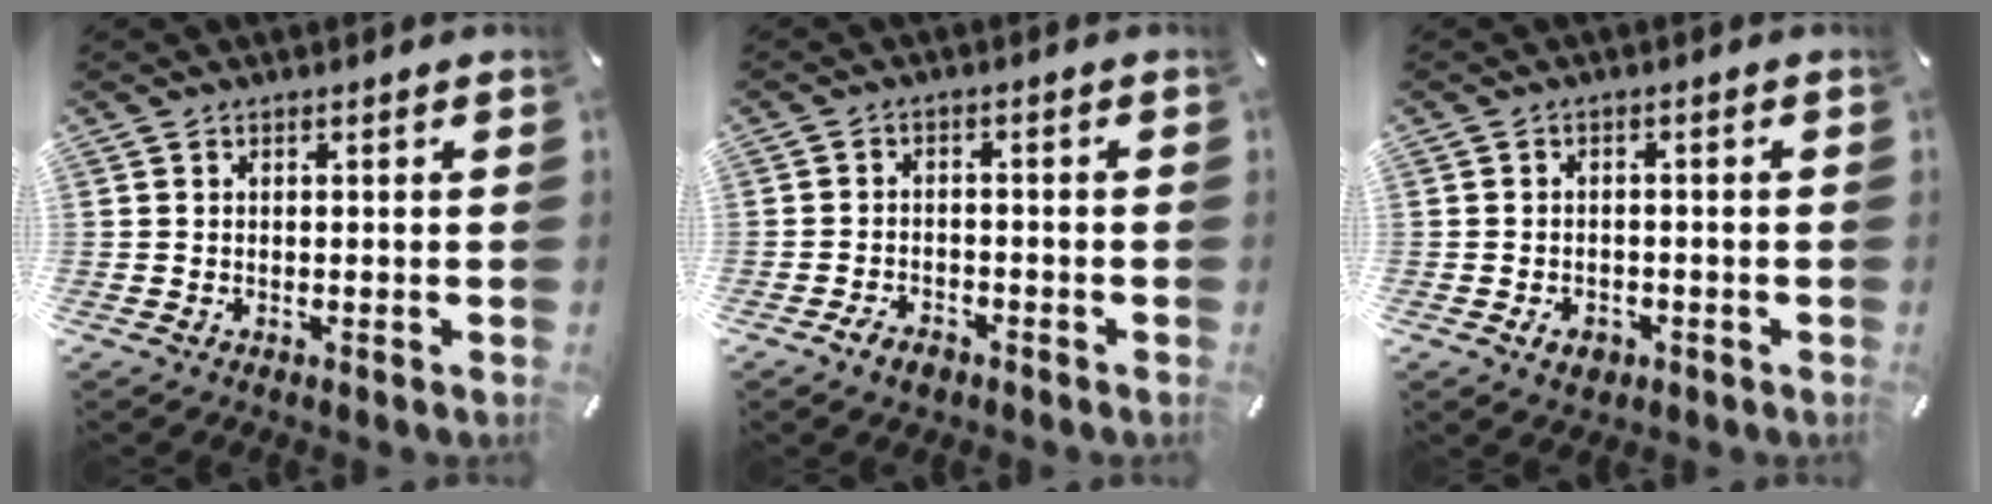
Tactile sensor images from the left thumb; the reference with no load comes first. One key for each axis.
{"total": 3.6, "fx": -2.5, "fy": 2.0, "fz": 1.5, "tx": -0.032, "ty": 0.011, "tz": -0.049}
{"total": 3.6, "fx": -1.7, "fy": 2.6, "fz": 1.7, "tx": -0.036, "ty": 0.005, "tz": -0.032}